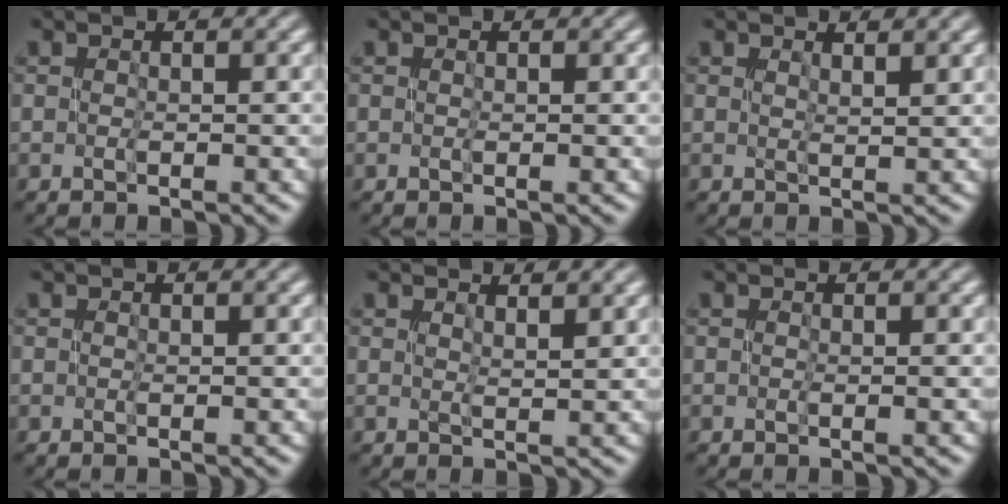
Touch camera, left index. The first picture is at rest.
{"total": 0.0}
{"total": 1.0, "force": [0.7, 0.2, 0.6], "torque": [-0.012, 0.000, 0.015]}
{"total": 0.0}
{"total": 1.3, "force": [0.9, 0.2, 0.9], "torque": [-0.014, -0.001, 0.018]}
{"total": 0.6, "force": [-0.1, 0.2, 0.5], "torque": [-0.008, 0.000, -0.001]}